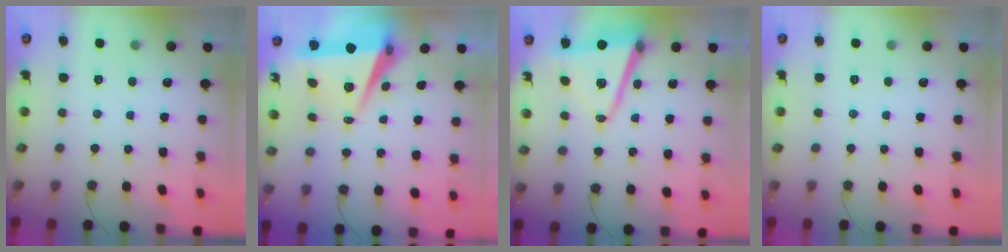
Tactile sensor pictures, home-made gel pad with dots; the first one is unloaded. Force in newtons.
{"total": 8.1, "press": 6.9, "slide": 4.3}
{"total": 13.2, "press": 12.8, "slide": 3.2}
{"total": 0.0}